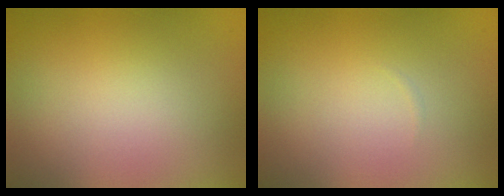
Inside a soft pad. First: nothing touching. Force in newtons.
{"total": 0.0}